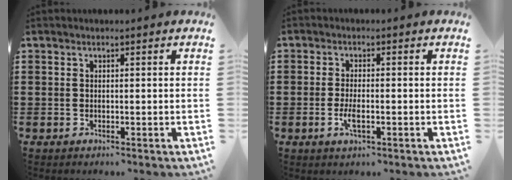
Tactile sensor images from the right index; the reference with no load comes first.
{"total": 3.0, "force": [-0.9, 1.0, 2.7], "torque": [-0.063, -0.005, -0.020]}